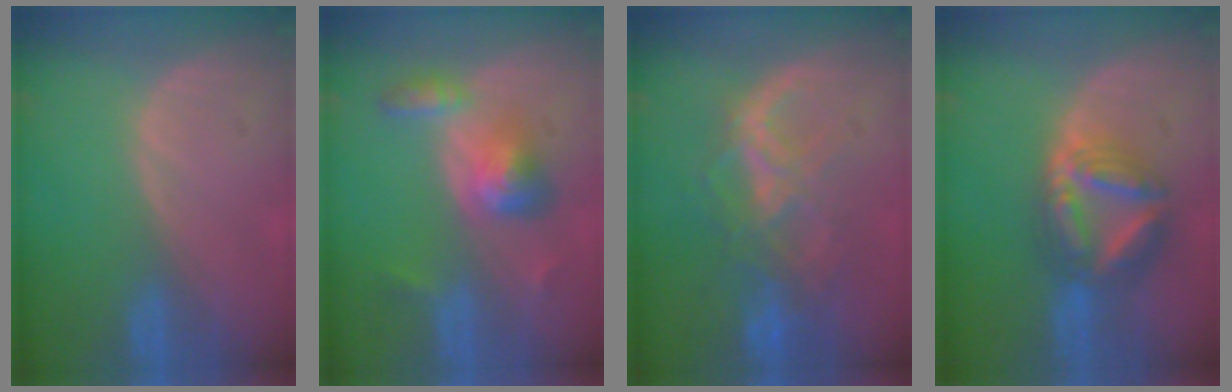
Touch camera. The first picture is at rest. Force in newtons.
{"total": 6.2, "press": 5.5, "slide": 2.8}
{"total": 8.8, "press": 7.5, "slide": 4.6}
{"total": 8.1, "press": 8.1, "slide": 0.8}